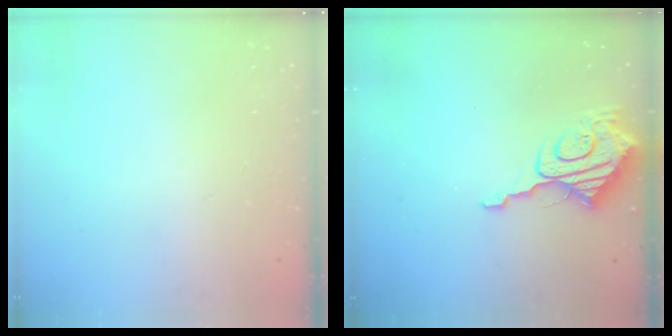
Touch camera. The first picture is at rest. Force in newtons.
{"total": 11.1, "press": 11.0, "slide": 1.1}